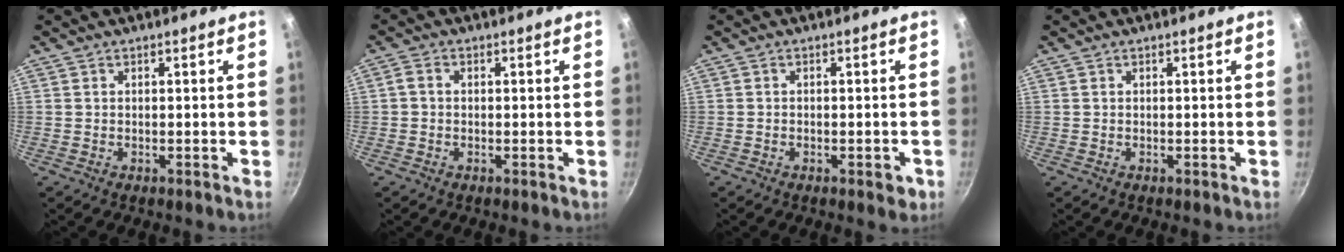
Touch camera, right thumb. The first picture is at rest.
{"total": 1.7, "force": [-0.2, 1.4, 1.0], "torque": [-0.024, 0.008, -0.006]}
{"total": 2.6, "force": [-1.1, 1.2, 2.0], "torque": [-0.024, 0.005, -0.013]}
{"total": 0.0}